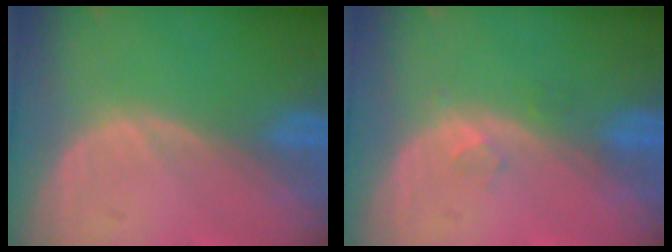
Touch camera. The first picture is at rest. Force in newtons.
{"total": 1.4, "press": 1.3, "slide": 0.6}